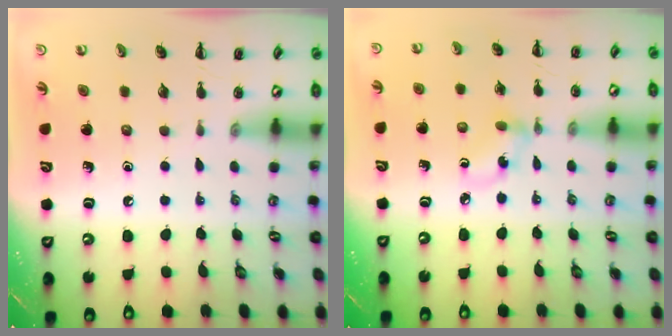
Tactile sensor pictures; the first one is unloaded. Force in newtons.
{"total": 3.0, "press": 2.9, "slide": 0.7}